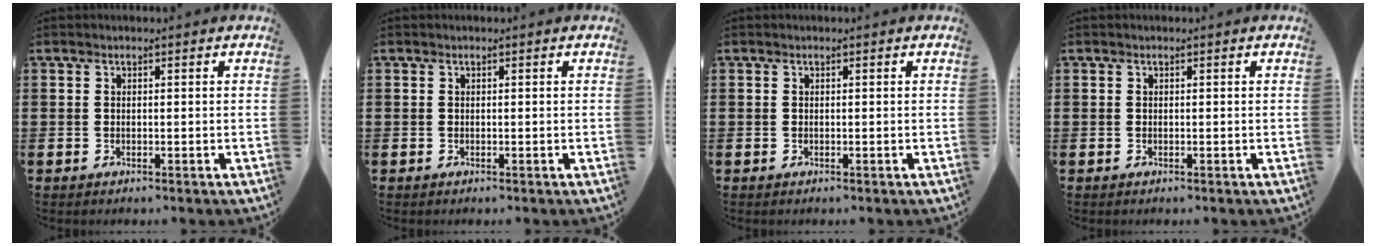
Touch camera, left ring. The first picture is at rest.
{"total": 0.0}
{"total": 0.0}
{"total": 0.0}